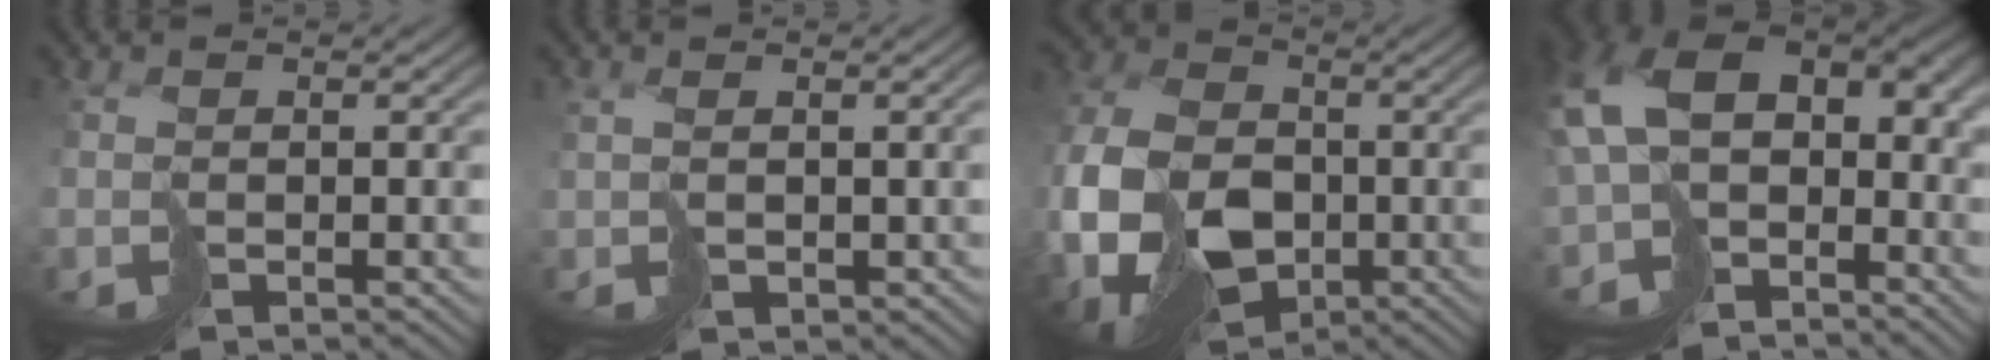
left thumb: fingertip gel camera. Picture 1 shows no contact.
{"total": 2.7, "force": [0.6, 1.2, 2.4], "torque": [-0.052, -0.001, 0.020]}
{"total": 14.4, "force": [-3.0, 9.9, 10.0], "torque": [-0.236, -0.022, -0.046]}
{"total": 12.4, "force": [-1.8, 8.8, 8.6], "torque": [-0.216, -0.030, -0.011]}